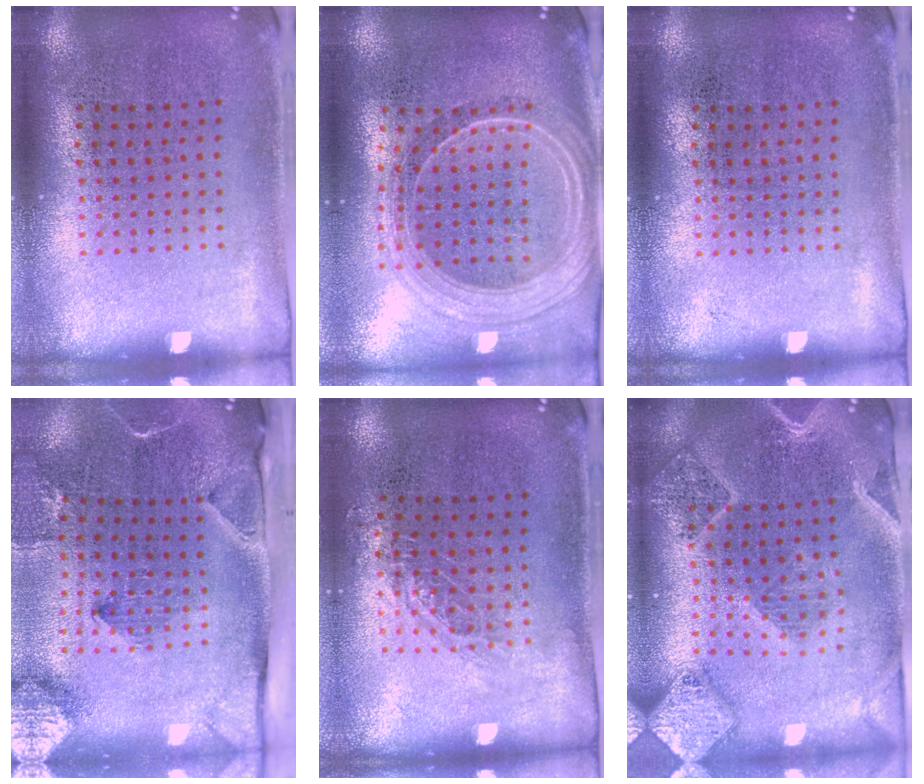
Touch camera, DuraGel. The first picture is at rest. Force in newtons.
{"total": 2.4, "press": 2.0, "slide": 1.2}
{"total": 0.0}
{"total": 3.3, "press": 2.3, "slide": 2.3}
{"total": 0.8, "press": 0.8, "slide": 0.2}
{"total": 2.7, "press": 2.4, "slide": 1.3}